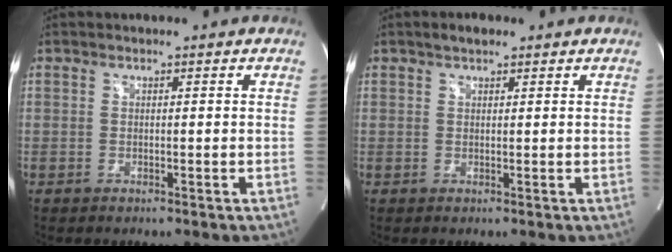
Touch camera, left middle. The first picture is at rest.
{"total": 2.1, "force": [1.6, 0.9, 1.2], "torque": [-0.022, 0.013, 0.025]}